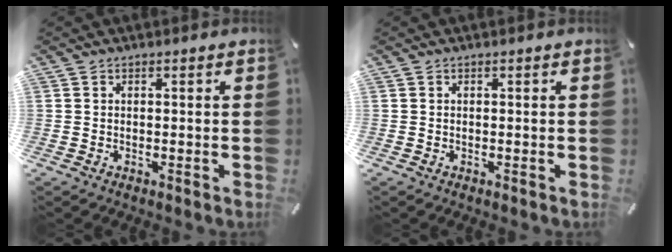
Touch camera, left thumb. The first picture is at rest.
{"total": 0.0}